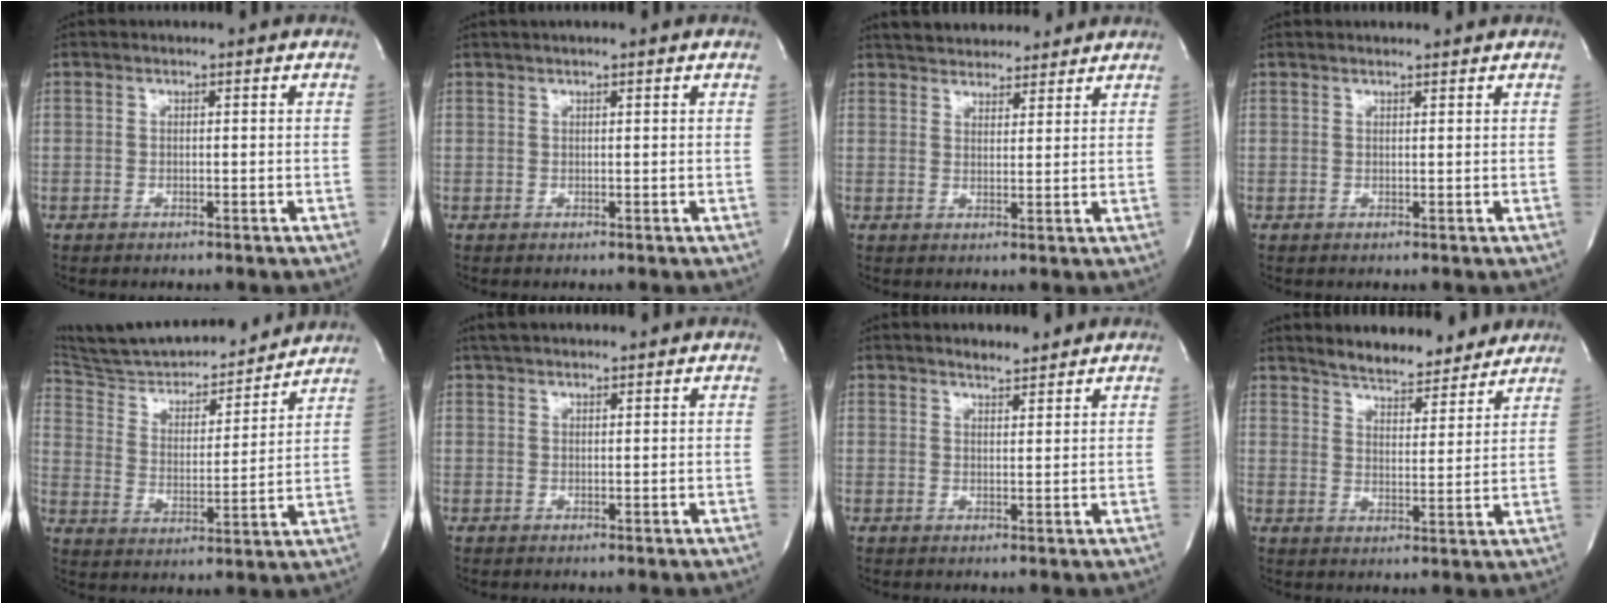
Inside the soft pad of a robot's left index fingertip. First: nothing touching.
{"total": 3.1, "force": [2.5, 0.1, 1.8], "torque": [-0.024, 0.026, 0.035]}
{"total": 10.5, "force": [9.5, 3.3, 2.8], "torque": [-0.032, 0.021, 0.135]}
{"total": 2.5, "force": [2.4, 0.2, 0.5], "torque": [-0.011, 0.013, 0.030]}
{"total": 21.6, "force": [19.9, 3.8, 7.5], "torque": [-0.129, 0.007, 0.307]}
{"total": 4.6, "force": [4.1, 0.7, 2.0], "torque": [-0.030, 0.032, 0.071]}
{"total": 3.3, "force": [3.1, 0.6, 0.9], "torque": [-0.016, 0.008, 0.047]}
{"total": 10.6, "force": [9.9, 2.5, 3.1], "torque": [-0.042, 0.003, 0.142]}